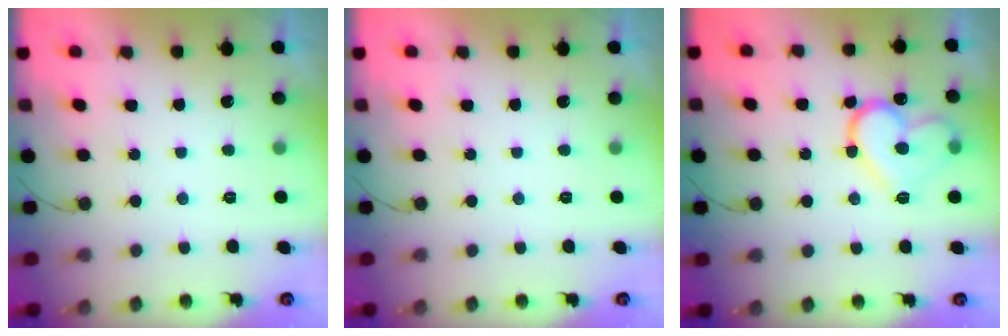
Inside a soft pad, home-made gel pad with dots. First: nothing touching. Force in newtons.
{"total": 0.0}
{"total": 15.0, "press": 14.9, "slide": 1.3}